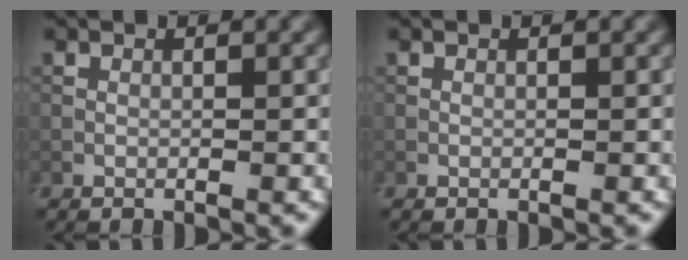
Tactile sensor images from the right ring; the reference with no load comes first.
{"total": 0.0}